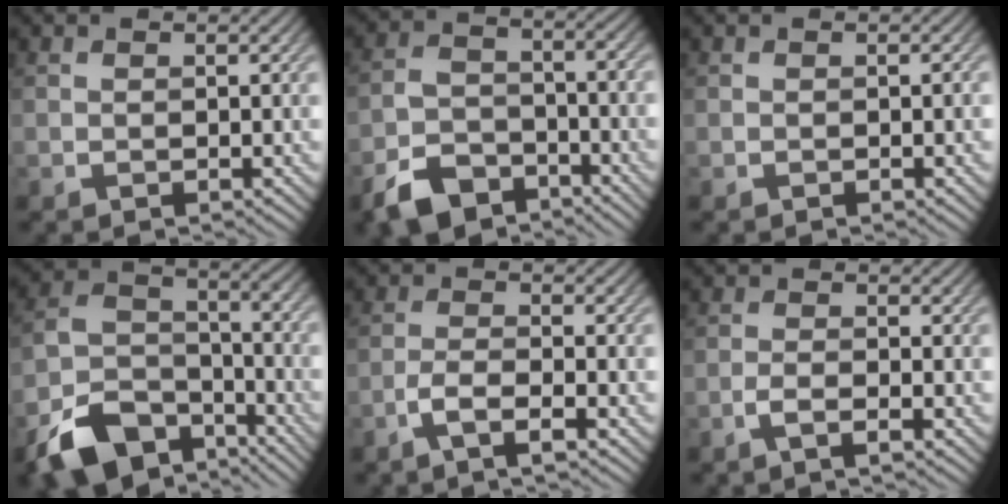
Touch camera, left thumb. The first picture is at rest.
{"total": 8.1, "force": [-6.0, 4.0, 3.7], "torque": [-0.078, -0.011, -0.125]}
{"total": 0.7, "force": [-0.1, 0.1, 0.7], "torque": [-0.008, 0.003, -0.003]}
{"total": 13.3, "force": [-8.9, 7.2, 6.9], "torque": [-0.157, -0.024, -0.168]}
{"total": 3.5, "force": [-2.3, 0.7, 2.6], "torque": [-0.057, 0.004, -0.057]}
{"total": 2.2, "force": [-1.4, 0.4, 1.6], "torque": [-0.034, 0.004, -0.034]}